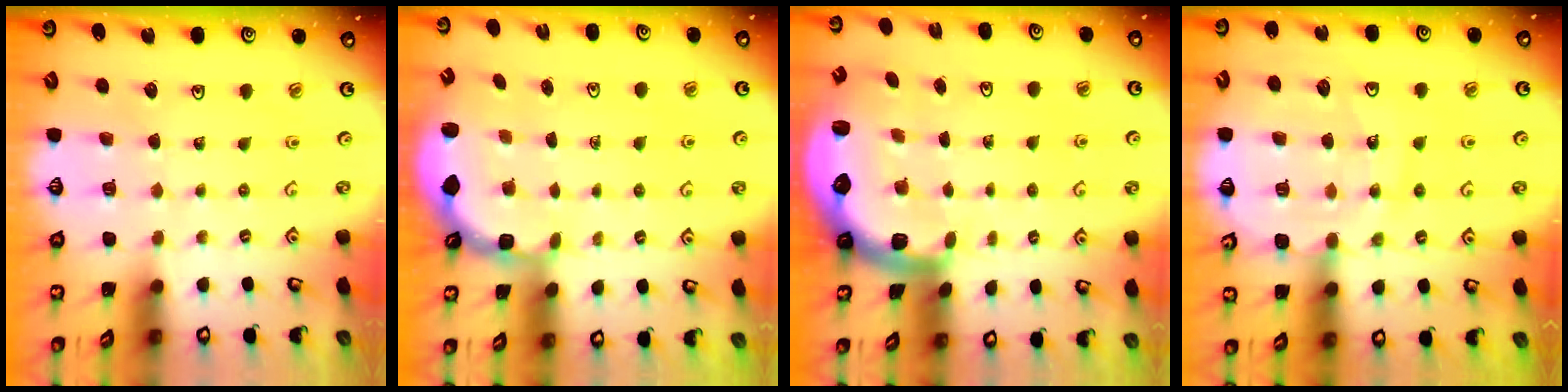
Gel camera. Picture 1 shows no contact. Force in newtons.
{"total": 2.7, "press": 2.0, "slide": 1.7}
{"total": 2.8, "press": 2.4, "slide": 1.4}
{"total": 13.2, "press": 12.9, "slide": 2.7}